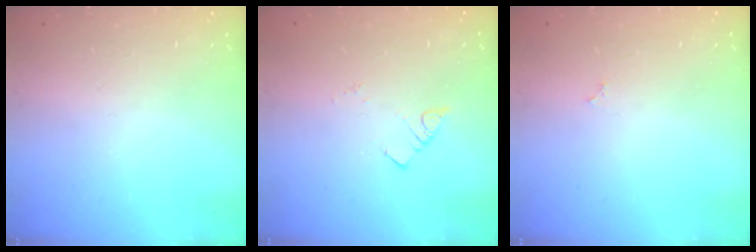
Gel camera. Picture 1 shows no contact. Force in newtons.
{"total": 1.9, "press": 1.9, "slide": 0.1}
{"total": 1.8, "press": 1.8, "slide": 0.3}